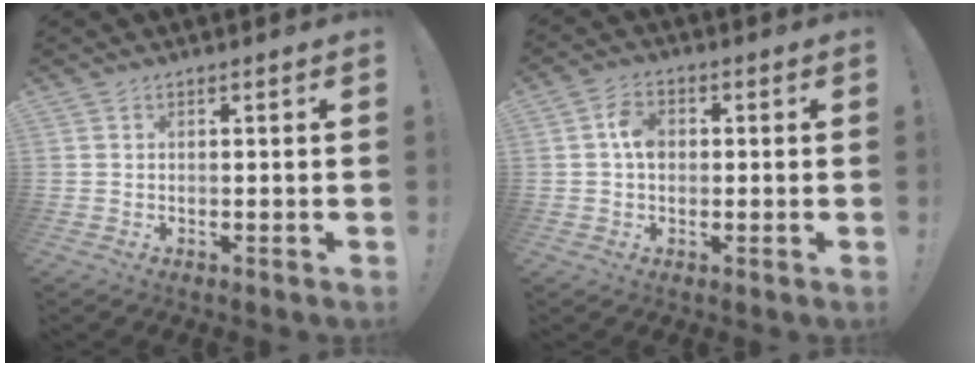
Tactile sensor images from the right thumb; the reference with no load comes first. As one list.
[{"total": 6.3, "force": [0.5, 4.5, 4.4], "torque": [-0.073, 0.009, 0.007]}]